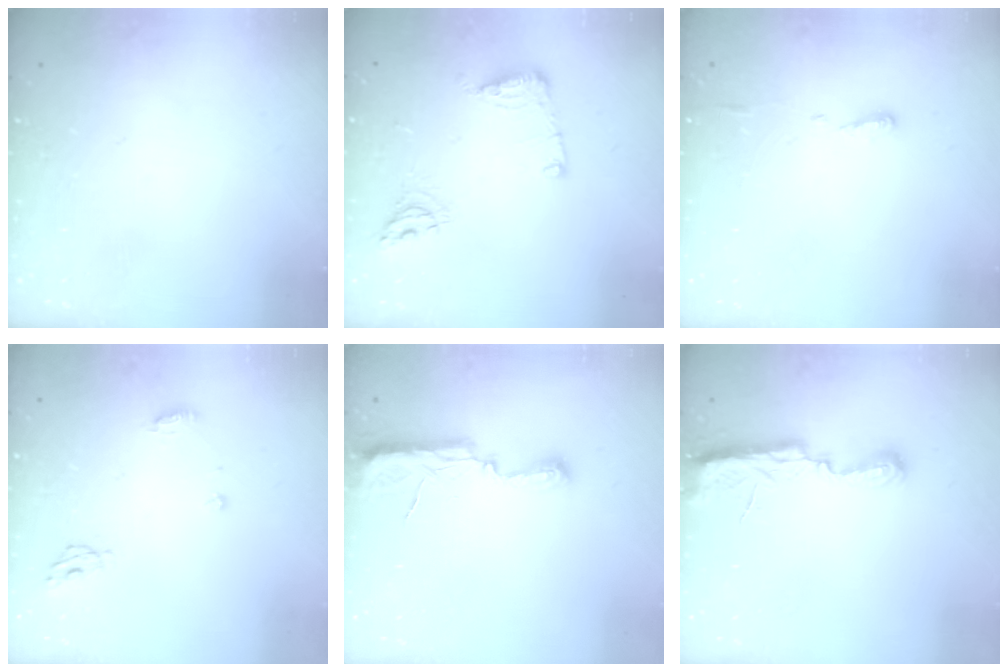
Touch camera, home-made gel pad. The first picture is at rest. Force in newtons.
{"total": 10.2, "press": 10.1, "slide": 1.2}
{"total": 4.9, "press": 4.9, "slide": 0.6}
{"total": 6.0, "press": 6.0, "slide": 0.7}
{"total": 7.7, "press": 7.6, "slide": 1.0}
{"total": 7.0, "press": 7.0, "slide": 0.6}